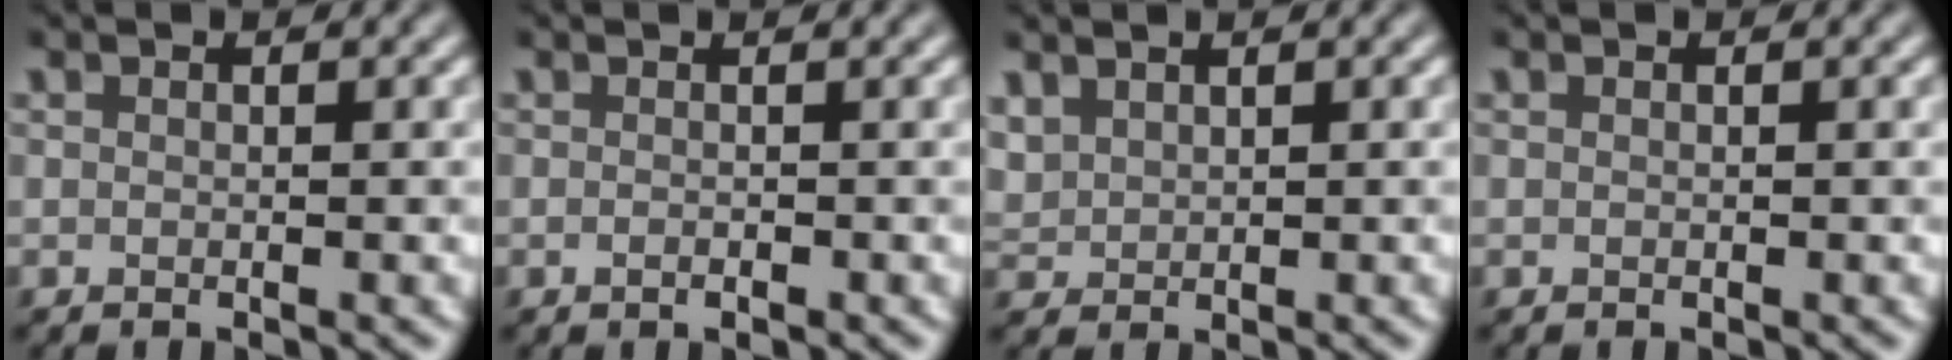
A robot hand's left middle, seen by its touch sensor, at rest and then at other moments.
{"total": 0.8, "force": [-0.2, 0.3, 0.8], "torque": [-0.012, -0.003, -0.004]}
{"total": 1.4, "force": [1.1, 0.8, 0.3], "torque": [-0.012, 0.003, 0.030]}
{"total": 0.0}